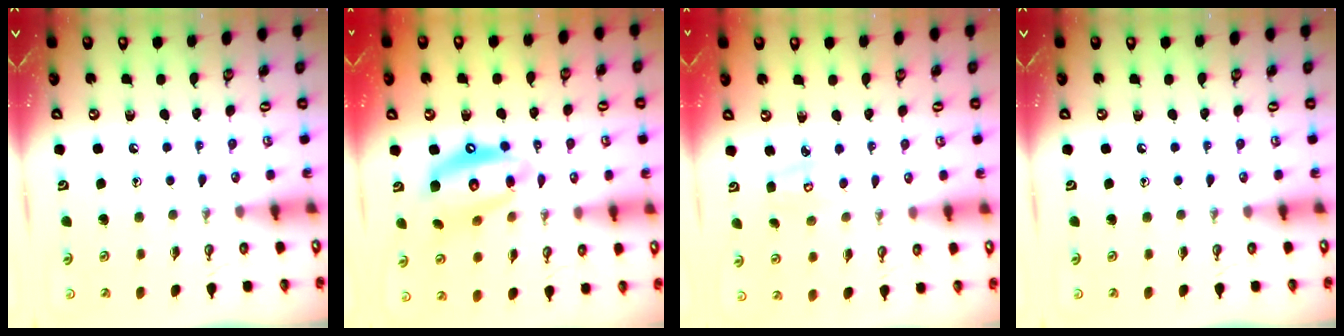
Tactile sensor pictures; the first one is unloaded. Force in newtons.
{"total": 13.6, "press": 13.6, "slide": 1.2}
{"total": 2.9, "press": 2.9, "slide": 0.2}
{"total": 0.0}